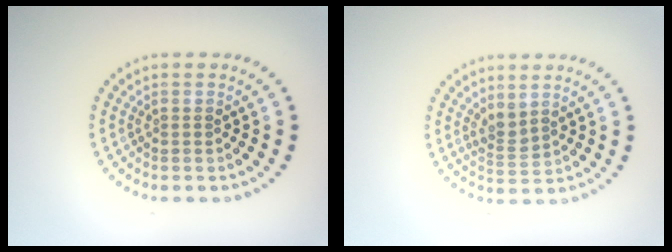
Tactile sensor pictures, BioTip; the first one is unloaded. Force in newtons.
{"total": 1.8, "press": 1.4, "slide": 1.0}